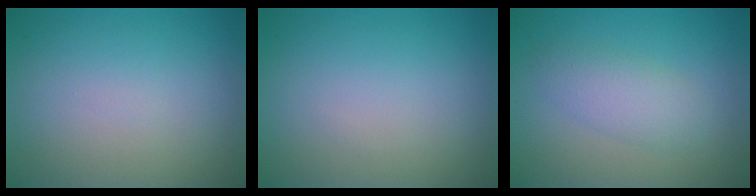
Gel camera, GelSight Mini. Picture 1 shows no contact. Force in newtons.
{"total": 0.0}
{"total": 2.8, "press": 2.8, "slide": 0.1}